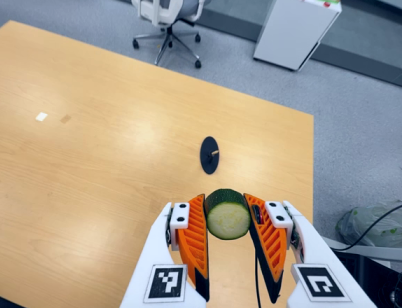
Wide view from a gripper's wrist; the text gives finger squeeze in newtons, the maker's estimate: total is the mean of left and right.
{"total": 13.1, "left": 13.9, "right": 12.3}